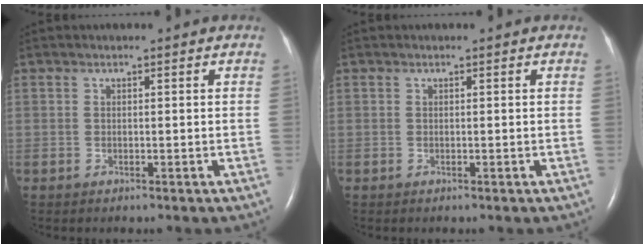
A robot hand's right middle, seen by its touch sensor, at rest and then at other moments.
{"total": 0.0}